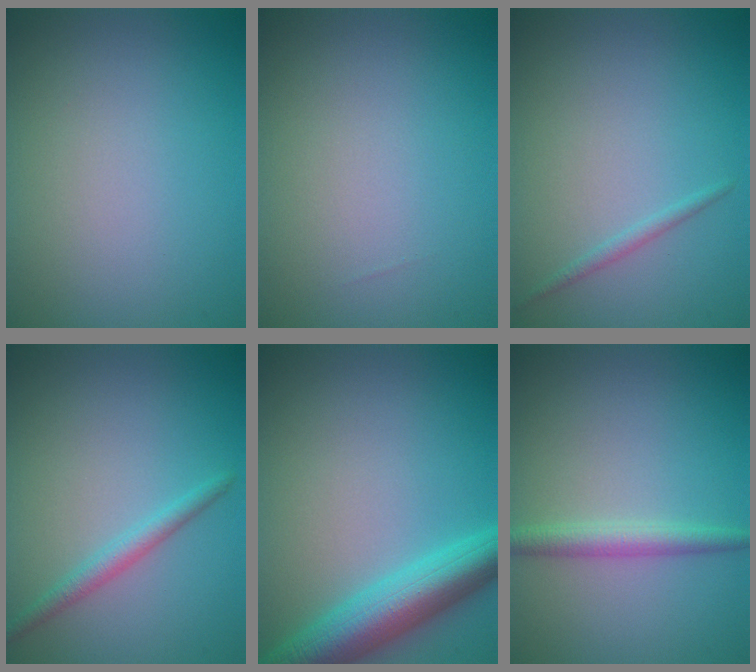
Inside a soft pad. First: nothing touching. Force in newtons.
{"total": 0.0}
{"total": 0.9, "press": 0.9, "slide": 0.1}
{"total": 1.8, "press": 1.8, "slide": 0.1}
{"total": 6.8, "press": 6.8, "slide": 0.3}
{"total": 2.2, "press": 2.2, "slide": 0.0}